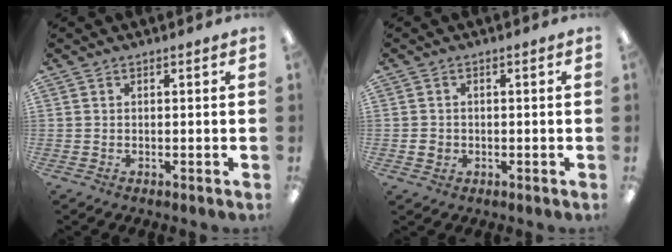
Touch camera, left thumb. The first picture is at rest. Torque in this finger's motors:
{"motor_torque": [-0.02, 0.09, 0.06, -0.11, 0.00]}